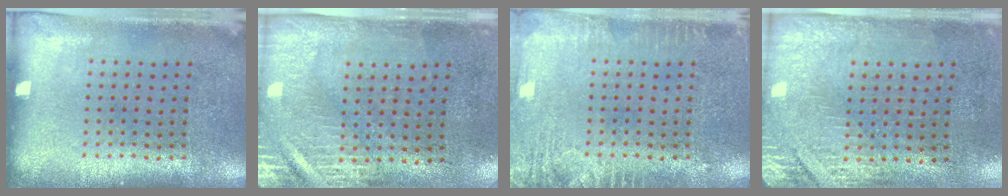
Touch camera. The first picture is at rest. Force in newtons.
{"total": 2.9, "press": 2.5, "slide": 1.5}
{"total": 2.7, "press": 2.7, "slide": 0.4}
{"total": 2.9, "press": 2.5, "slide": 1.5}